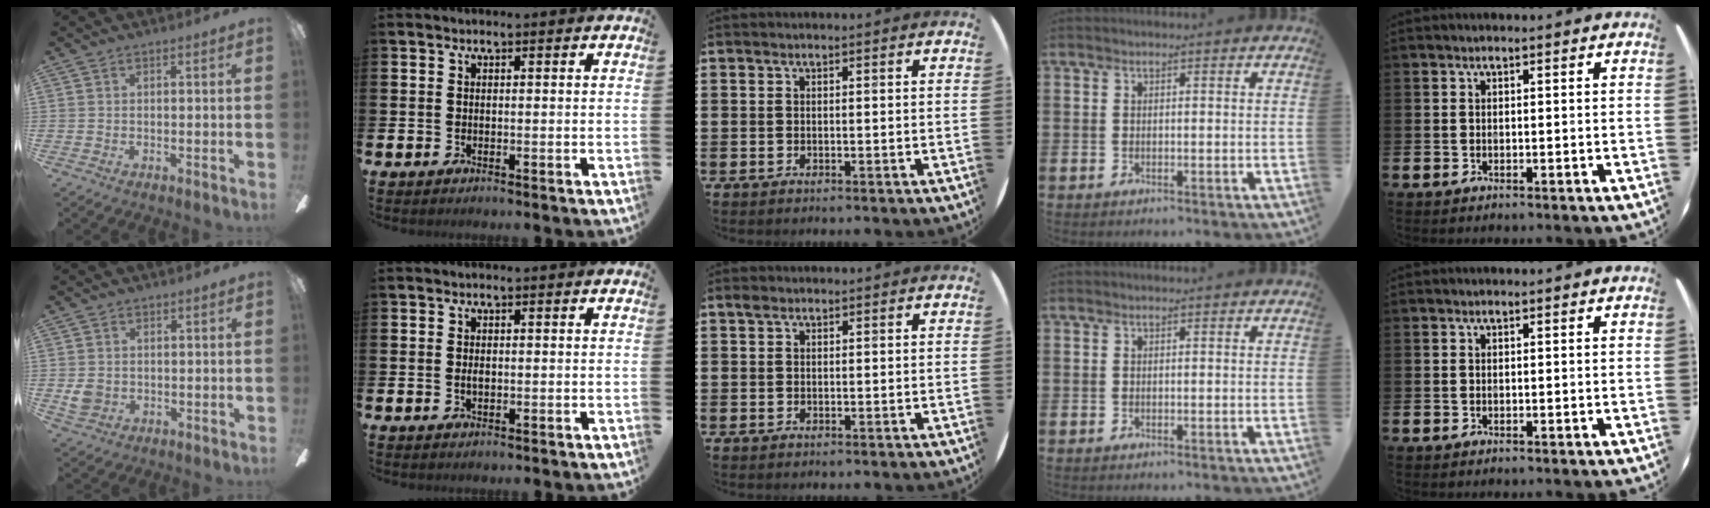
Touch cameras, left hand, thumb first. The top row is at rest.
{"thumb": {"total": 3.7, "force": [0.2, 3.3, 1.7], "torque": [-0.015, 0.003, 0.002]}, "index": {"total": 1.0, "force": [0.0, 0.5, 0.8], "torque": [-0.012, 0.001, -0.003]}, "middle": {"total": 0.7, "force": [0.5, 0.5, 0.1], "torque": [0.005, 0.001, 0.007]}}